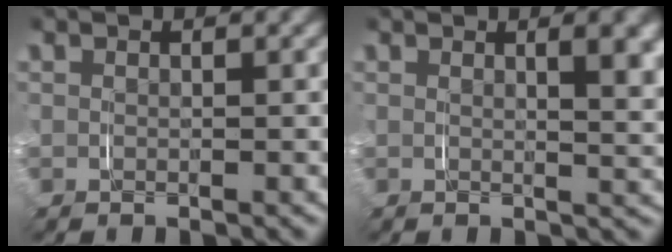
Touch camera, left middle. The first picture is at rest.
{"total": 2.7, "force": [1.2, 0.3, 2.3], "torque": [-0.029, -0.004, 0.020]}